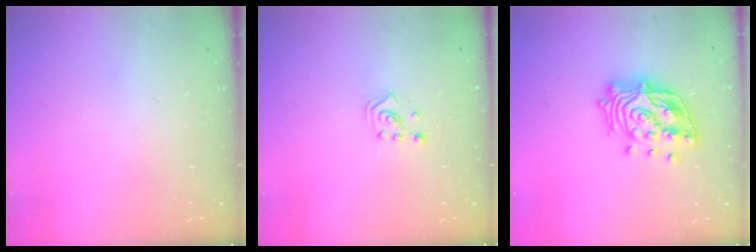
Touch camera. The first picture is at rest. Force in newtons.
{"total": 2.5, "press": 2.4, "slide": 0.8}
{"total": 17.1, "press": 16.9, "slide": 2.5}